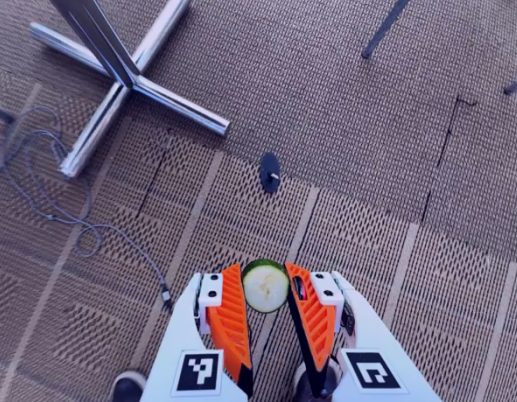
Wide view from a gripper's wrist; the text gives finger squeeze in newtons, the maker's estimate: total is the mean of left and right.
{"total": 6.5, "left": 6.0, "right": 7.1}